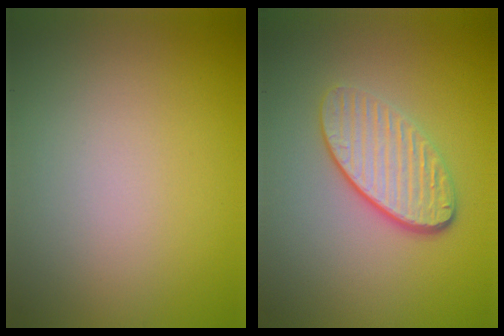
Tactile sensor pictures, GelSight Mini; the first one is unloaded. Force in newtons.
{"total": 4.3, "press": 3.2, "slide": 2.8}